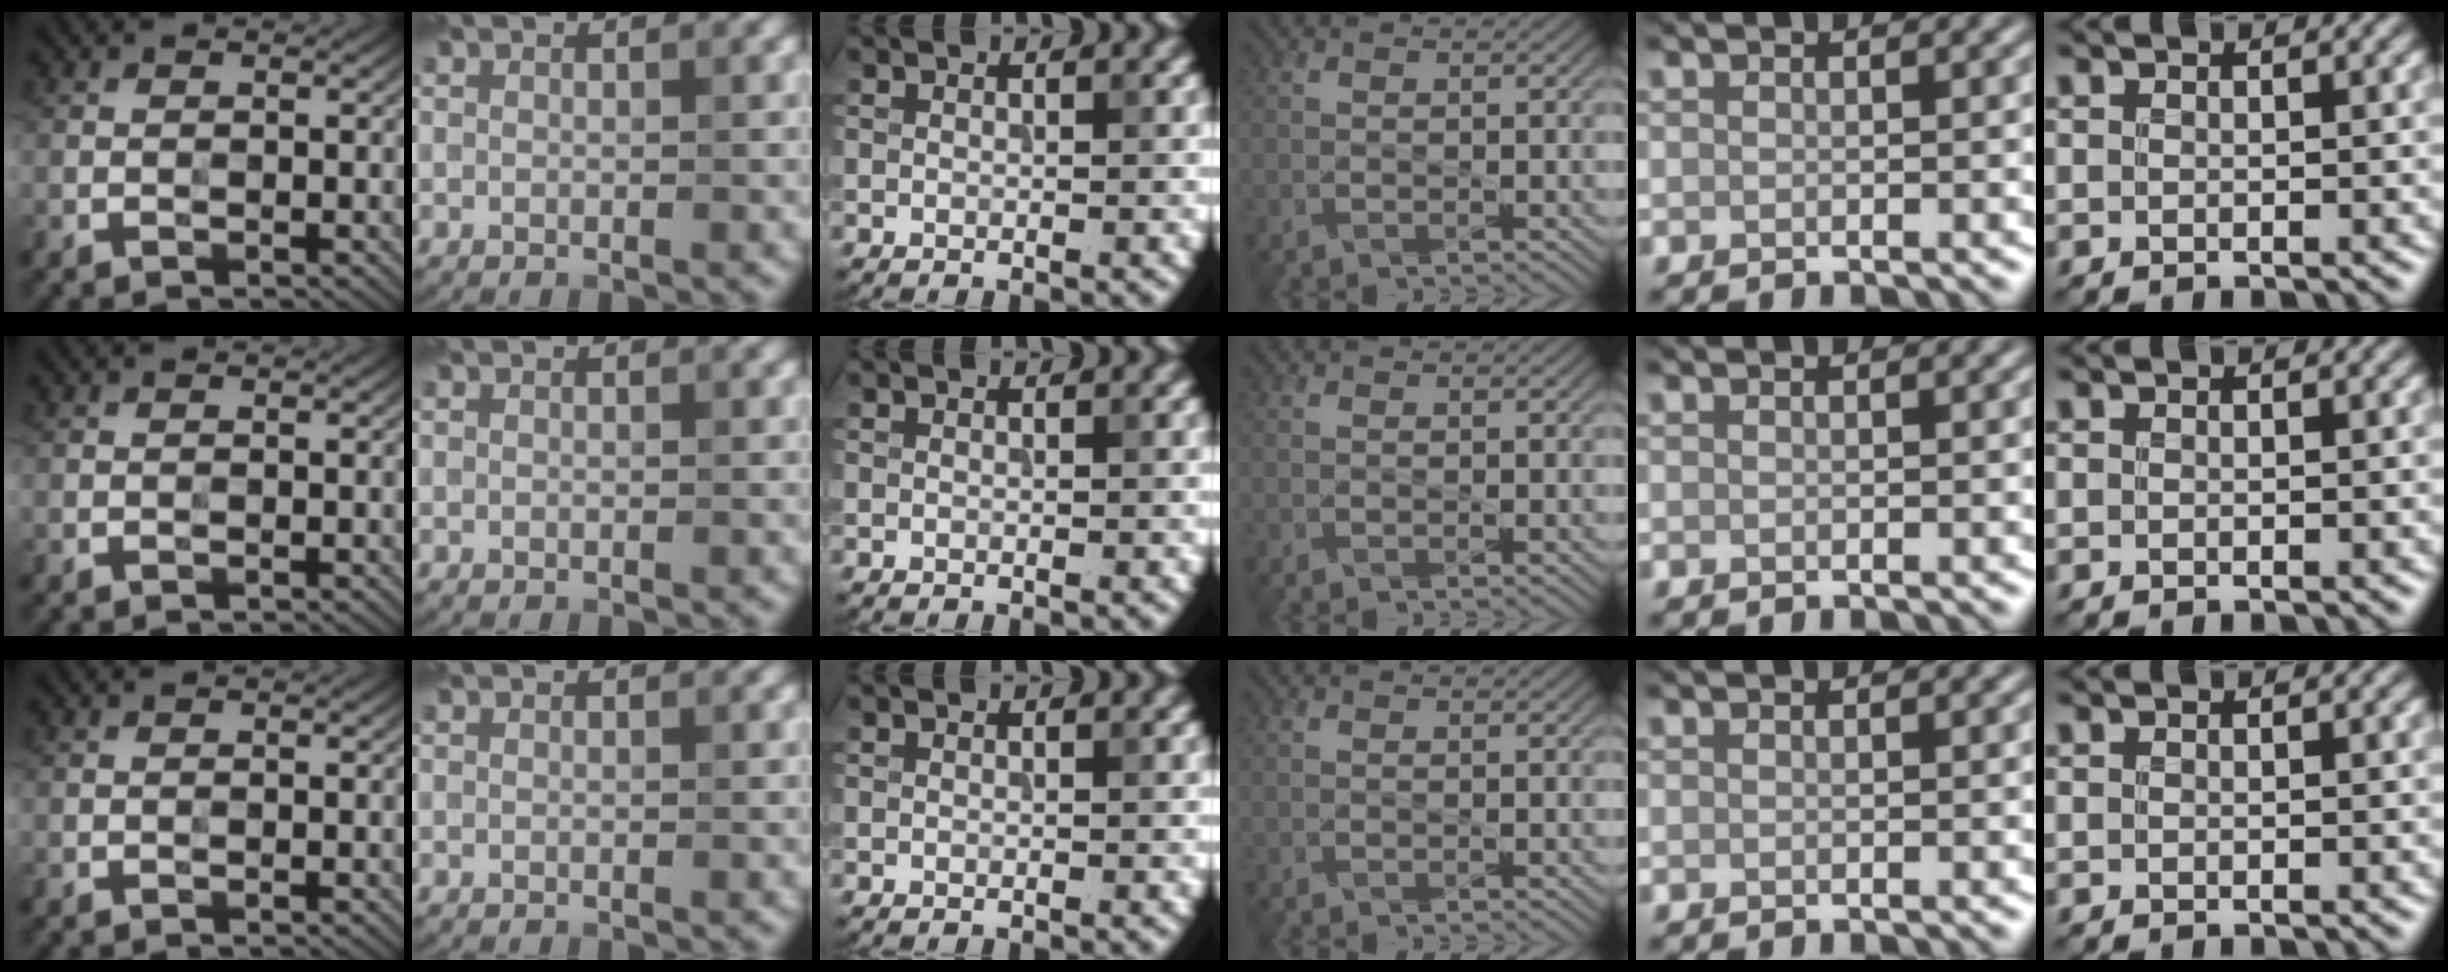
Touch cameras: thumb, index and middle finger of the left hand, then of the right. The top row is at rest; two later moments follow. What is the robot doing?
{"motion": "wipe", "object": "measuring cup"}